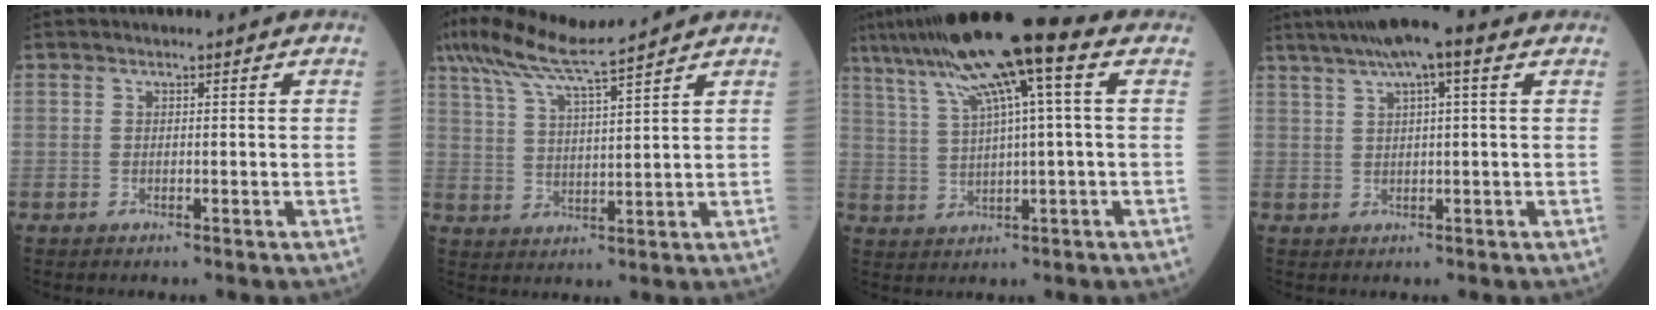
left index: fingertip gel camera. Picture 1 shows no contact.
{"total": 10.2, "force": [8.9, -1.1, 4.8], "torque": [-0.096, 0.019, 0.161]}
{"total": 13.3, "force": [6.8, 0.2, 11.4], "torque": [-0.209, 0.033, 0.115]}
{"total": 8.6, "force": [5.4, 0.9, 6.6], "torque": [-0.111, 0.038, 0.082]}